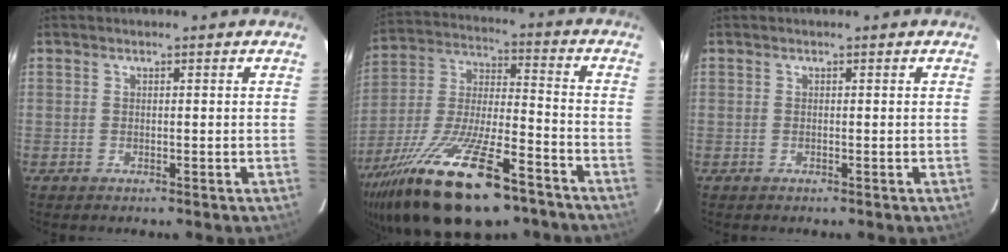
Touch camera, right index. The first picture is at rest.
{"total": 23.1, "force": [-15.1, 5.5, 16.7], "torque": [-0.323, -0.031, -0.264]}
{"total": 0.0}